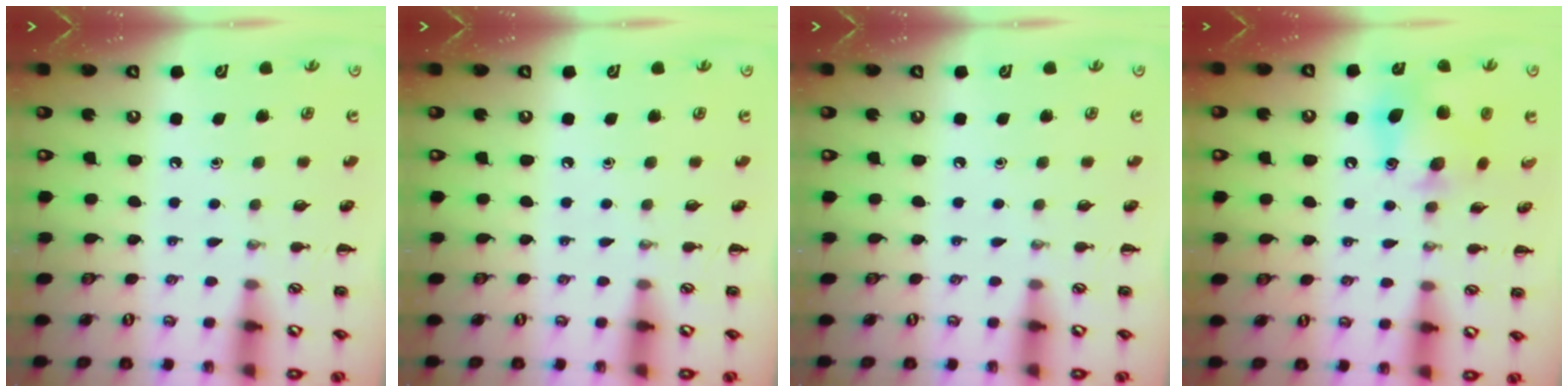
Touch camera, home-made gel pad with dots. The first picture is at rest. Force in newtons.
{"total": 0.0}
{"total": 0.0}
{"total": 11.4, "press": 11.3, "slide": 1.7}